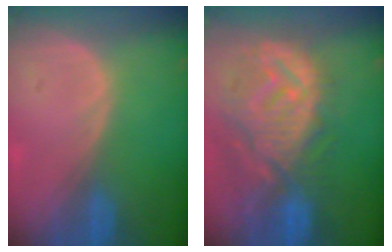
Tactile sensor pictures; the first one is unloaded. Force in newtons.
{"total": 12.3, "press": 11.0, "slide": 5.4}